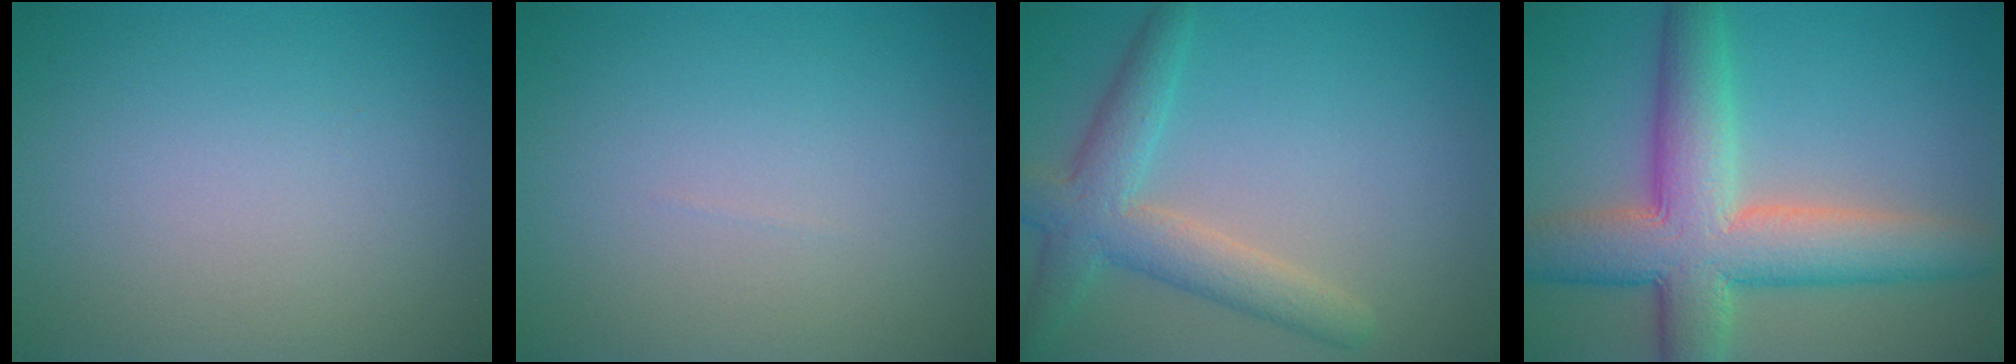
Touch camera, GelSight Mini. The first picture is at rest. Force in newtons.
{"total": 0.0}
{"total": 4.5, "press": 4.5, "slide": 0.2}
{"total": 9.5, "press": 9.5, "slide": 0.2}